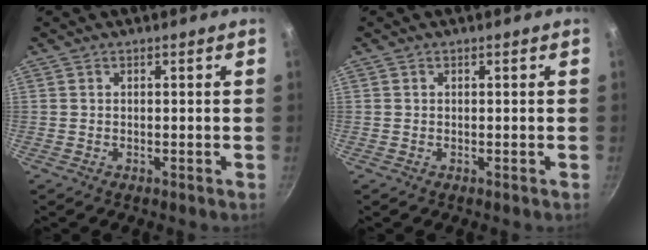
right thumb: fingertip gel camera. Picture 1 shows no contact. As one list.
[{"total": 0.0}]